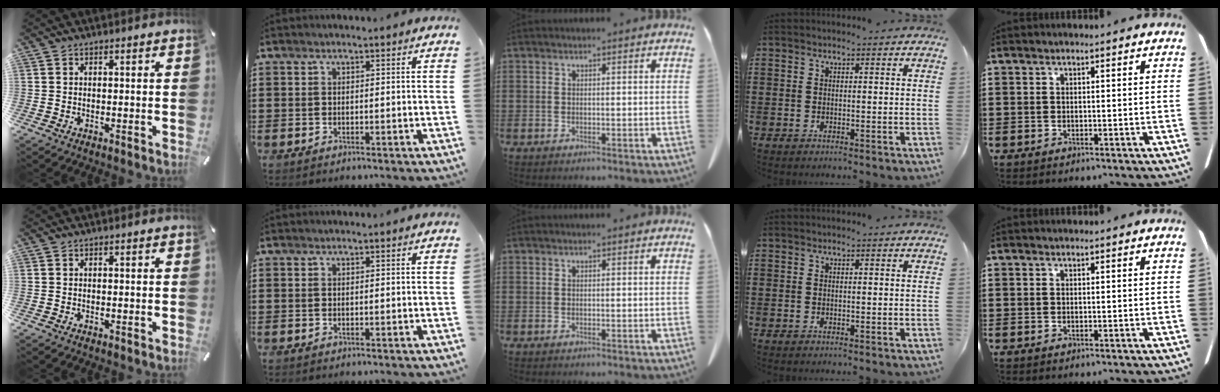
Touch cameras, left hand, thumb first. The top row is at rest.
{}